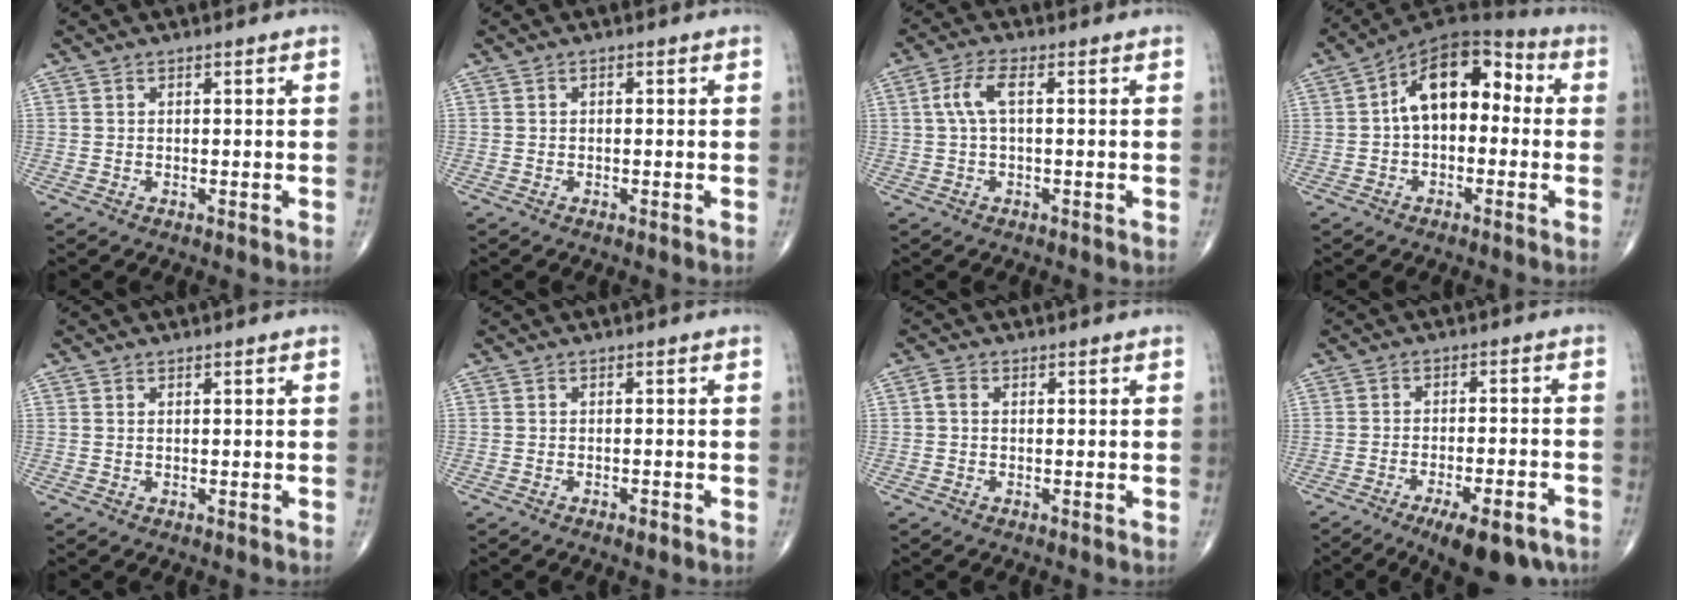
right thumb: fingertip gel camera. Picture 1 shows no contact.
{"total": 0.0}
{"total": 4.5, "force": [0.6, 1.5, 4.2], "torque": [-0.104, 0.014, 0.010]}
{"total": 13.9, "force": [1.0, 8.4, 11.1], "torque": [-0.142, 0.048, -0.002]}
{"total": 0.0}
{"total": 1.1, "force": [-0.8, 0.4, 0.7], "torque": [-0.015, 0.001, -0.012]}
{"total": 1.3, "force": [0.0, 0.9, 0.9], "torque": [-0.015, 0.002, -0.004]}
{"total": 12.1, "force": [-8.4, 3.7, 7.9], "torque": [-0.104, 0.039, -0.121]}